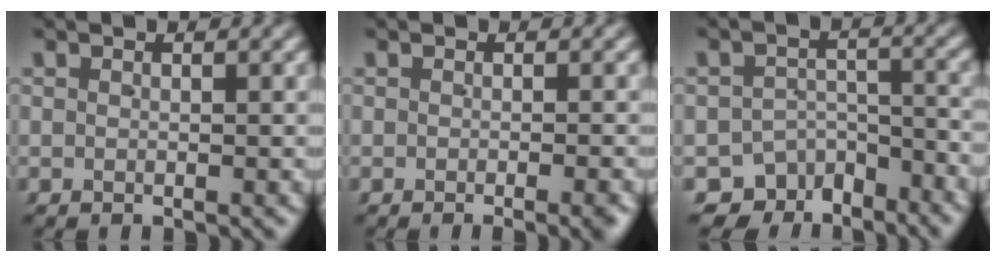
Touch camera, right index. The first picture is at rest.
{"total": 1.5, "force": [-0.9, 0.0, 1.2], "torque": [-0.004, 0.005, -0.017]}
{"total": 9.1, "force": [-6.5, 5.9, 2.4], "torque": [-0.032, -0.022, -0.110]}